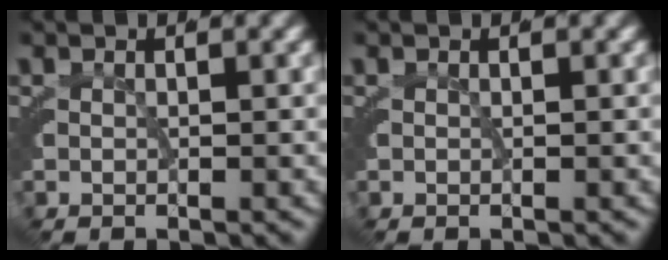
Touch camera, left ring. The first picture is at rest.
{"total": 0.0}